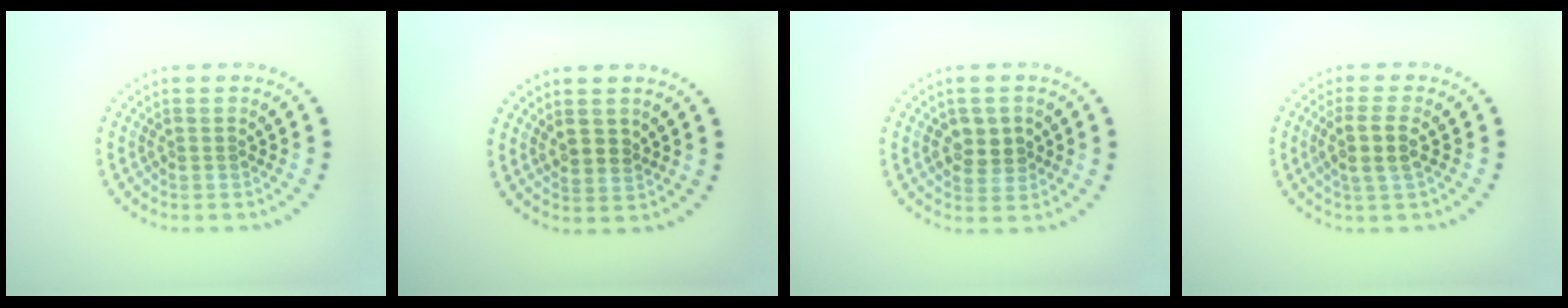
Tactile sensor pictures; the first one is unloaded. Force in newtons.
{"total": 1.3, "press": 1.2, "slide": 0.5}
{"total": 2.8, "press": 2.8, "slide": 0.4}
{"total": 2.7, "press": 2.3, "slide": 1.4}